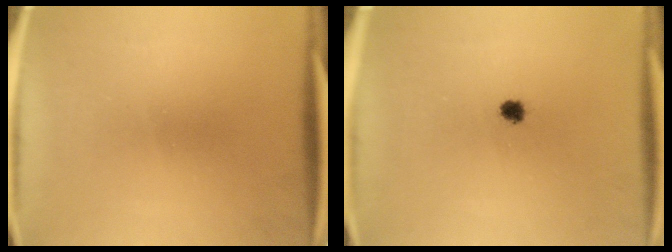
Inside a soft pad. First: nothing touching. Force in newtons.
{"total": 2.1}